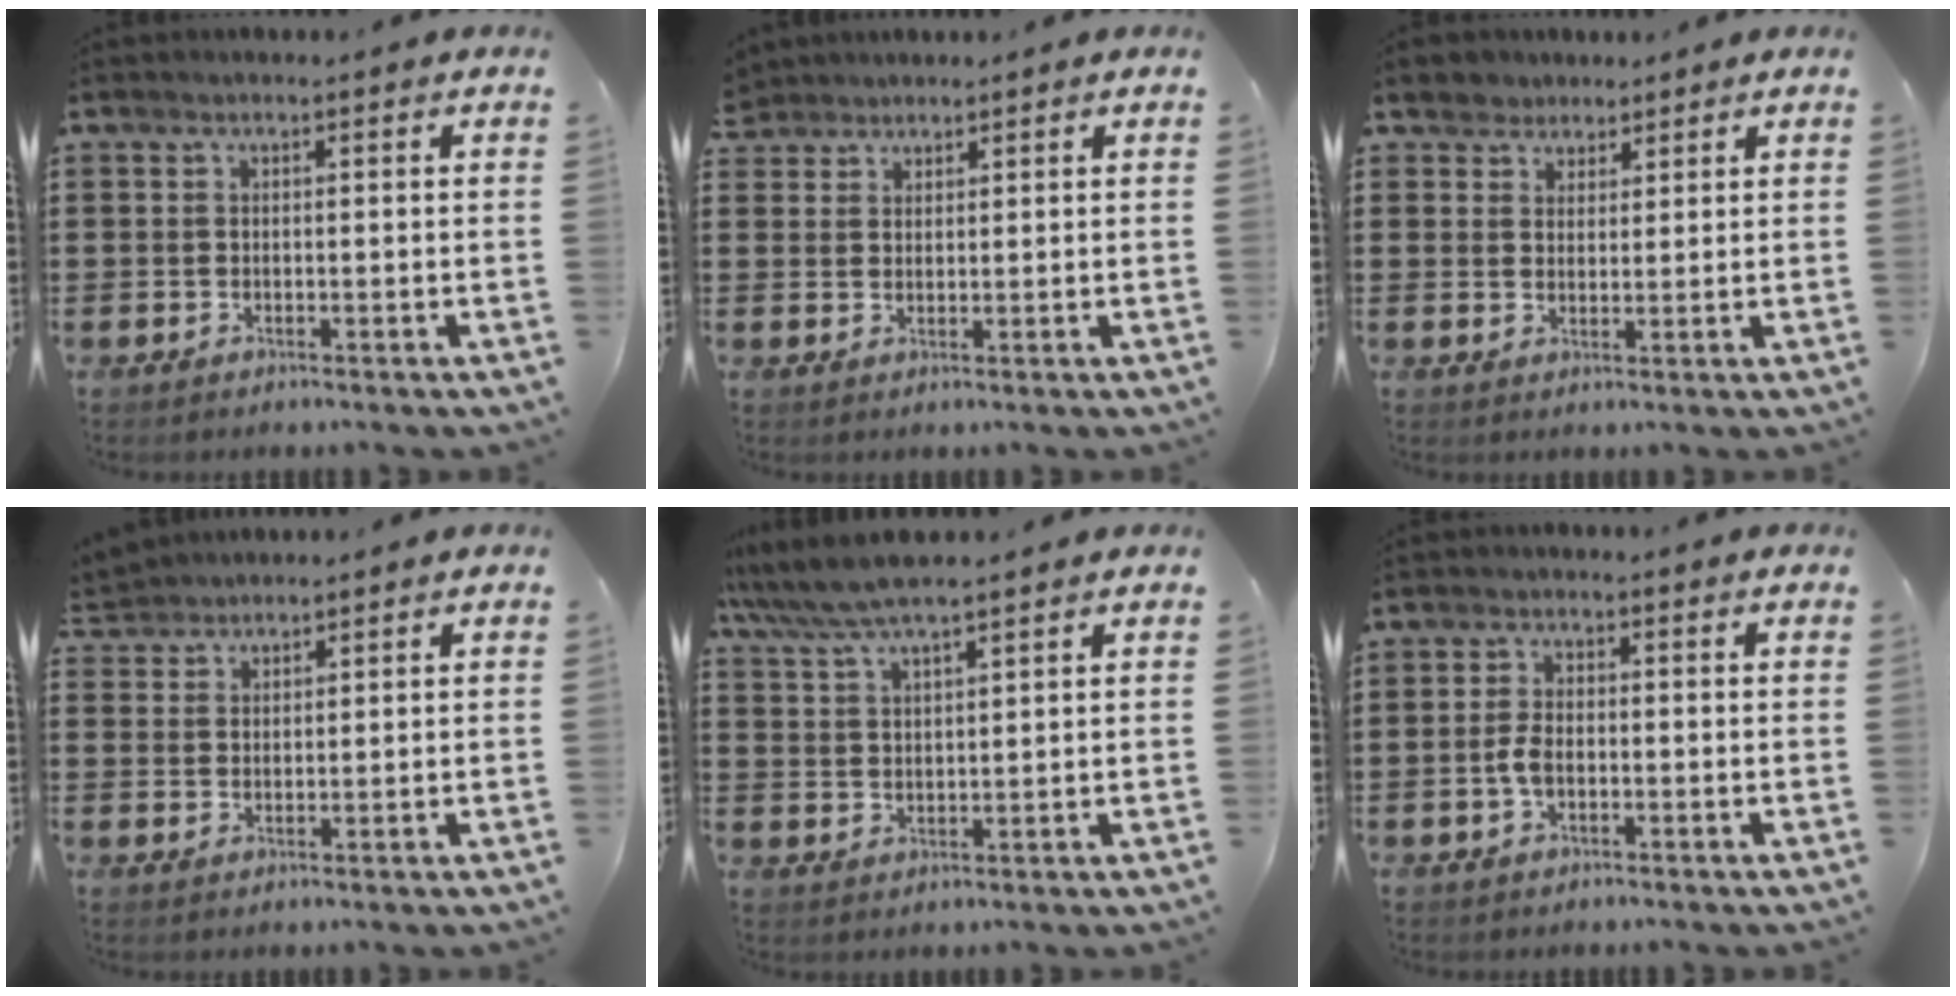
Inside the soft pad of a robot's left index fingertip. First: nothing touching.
{"total": 2.0, "force": [1.8, 0.9, -0.2], "torque": [-0.004, 0.005, 0.035]}
{"total": 3.0, "force": [2.4, 1.8, -0.2], "torque": [-0.010, 0.009, 0.045]}
{"total": 2.3, "force": [2.2, 0.5, -0.4], "torque": [0.000, -0.002, 0.044]}
{"total": 5.5, "force": [4.7, 0.5, 2.7], "torque": [-0.065, -0.015, 0.084]}
{"total": 3.2, "force": [-0.8, 1.6, 2.6], "torque": [-0.073, -0.004, -0.021]}